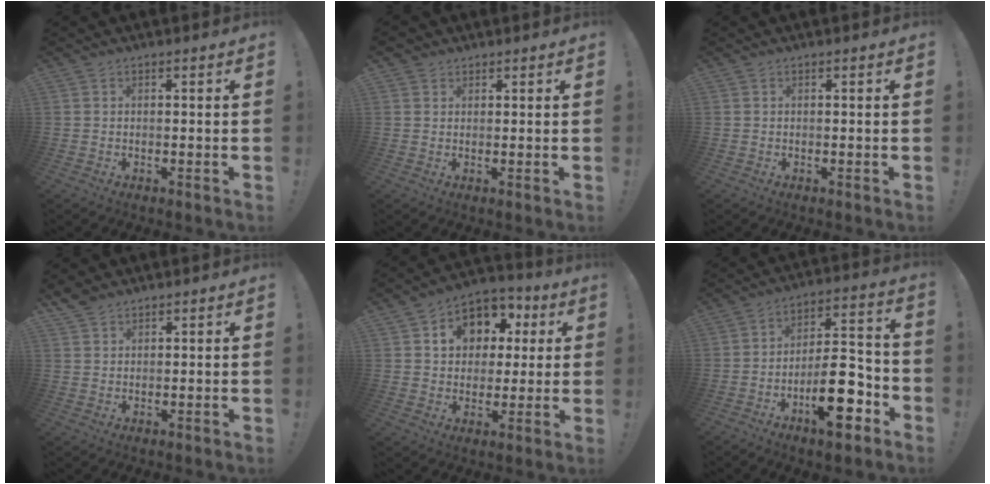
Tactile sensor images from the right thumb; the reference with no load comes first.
{"total": 2.1, "force": [1.4, 1.5, 0.3], "torque": [-0.002, -0.004, 0.026]}
{"total": 0.0}
{"total": 3.3, "force": [2.8, 1.5, 0.9], "torque": [-0.017, -0.016, 0.054]}
{"total": 11.6, "force": [3.6, 9.8, 5.0], "torque": [-0.063, -0.015, 0.071]}
{"total": 17.5, "force": [-7.5, 7.2, 14.1], "torque": [-0.197, 0.053, -0.115]}